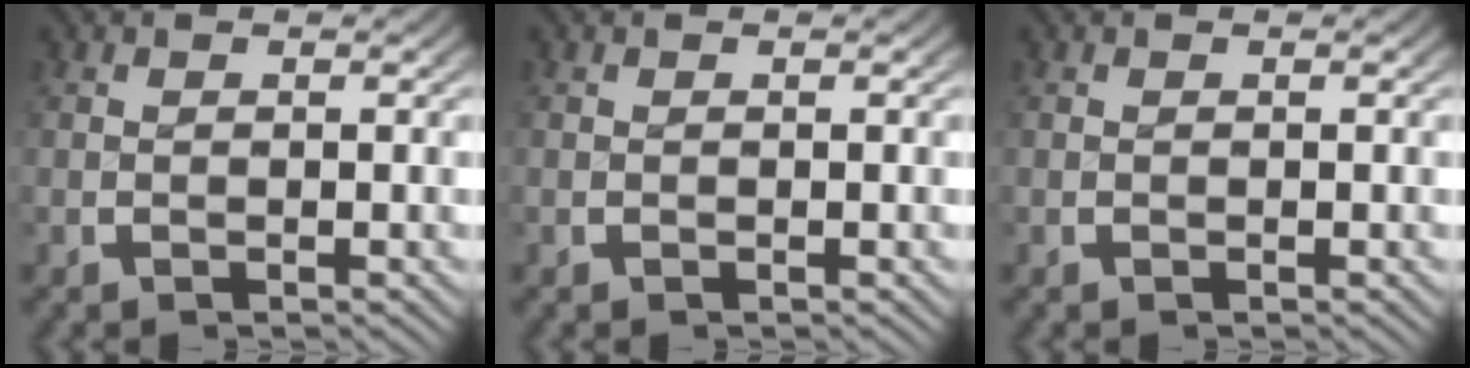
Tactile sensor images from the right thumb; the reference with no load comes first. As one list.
[{"total": 0.0}, {"total": 0.0}]